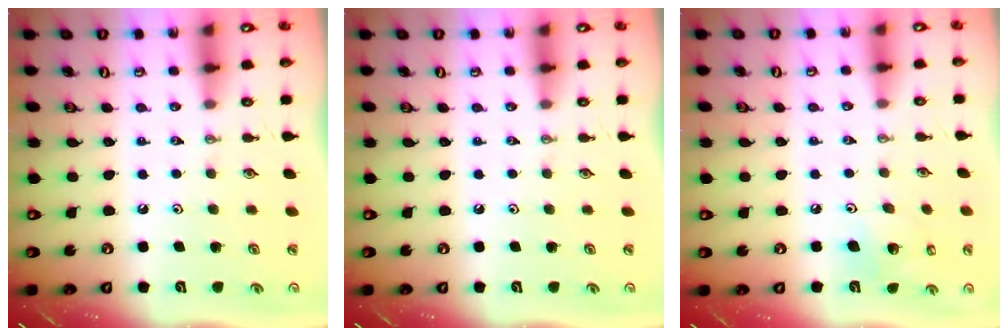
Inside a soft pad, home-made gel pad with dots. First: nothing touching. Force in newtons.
{"total": 0.0}
{"total": 7.2, "press": 7.1, "slide": 1.1}